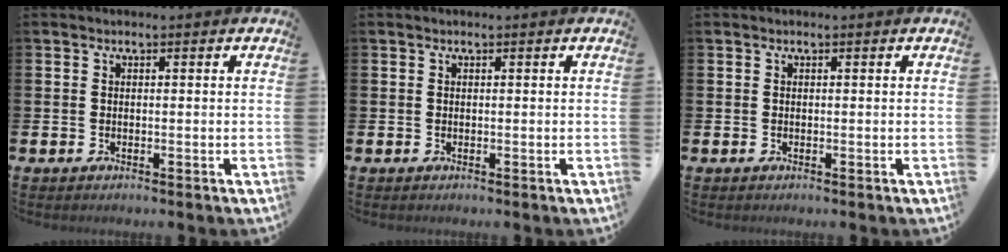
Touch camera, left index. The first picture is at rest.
{"total": 0.0}
{"total": 0.0}